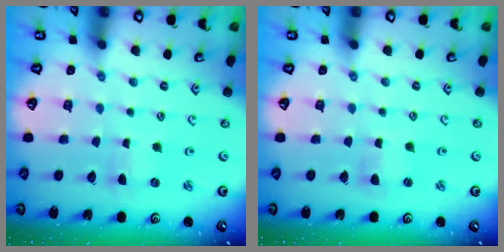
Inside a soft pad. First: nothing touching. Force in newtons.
{"total": 1.3, "press": 1.2, "slide": 0.3}